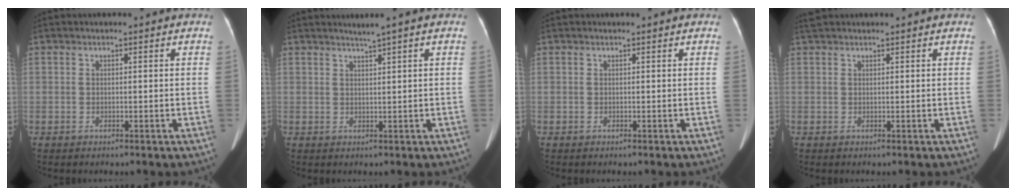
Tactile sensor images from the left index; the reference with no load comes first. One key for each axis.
{"total": 1.8, "fx": 1.3, "fy": -0.6, "fz": 1.0, "tx": -0.021, "ty": -0.001, "tz": 0.028}
{"total": 0.0}
{"total": 1.8, "fx": 1.7, "fy": 0.3, "fz": 0.6, "tx": -0.017, "ty": 0.029, "tz": 0.034}